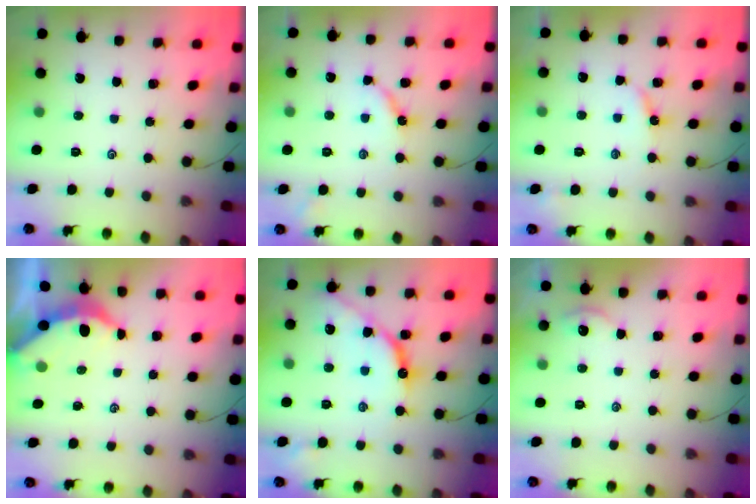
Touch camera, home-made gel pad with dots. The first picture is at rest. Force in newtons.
{"total": 5.7, "press": 5.6, "slide": 0.7}
{"total": 3.3, "press": 3.3, "slide": 0.3}
{"total": 3.7, "press": 3.6, "slide": 0.4}
{"total": 10.8, "press": 10.7, "slide": 0.9}
{"total": 1.2, "press": 1.2, "slide": 0.2}